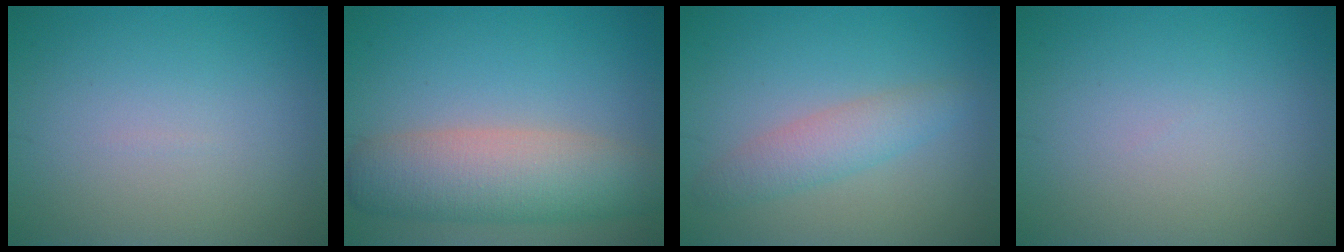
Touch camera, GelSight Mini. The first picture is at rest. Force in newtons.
{"total": 7.2, "press": 7.2, "slide": 0.6}
{"total": 2.9, "press": 2.9, "slide": 0.1}
{"total": 0.0}